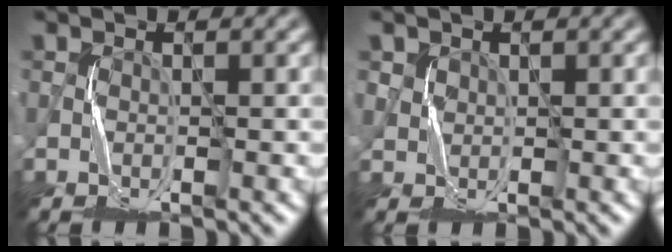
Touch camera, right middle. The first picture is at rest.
{"total": 1.0, "force": [0.6, 0.7, -0.1], "torque": [-0.009, -0.007, 0.018]}